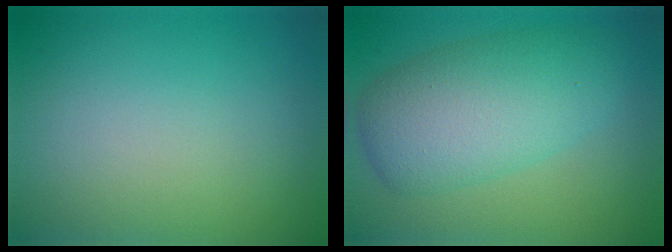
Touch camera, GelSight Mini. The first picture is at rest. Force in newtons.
{"total": 7.2, "press": 7.2, "slide": 0.2}